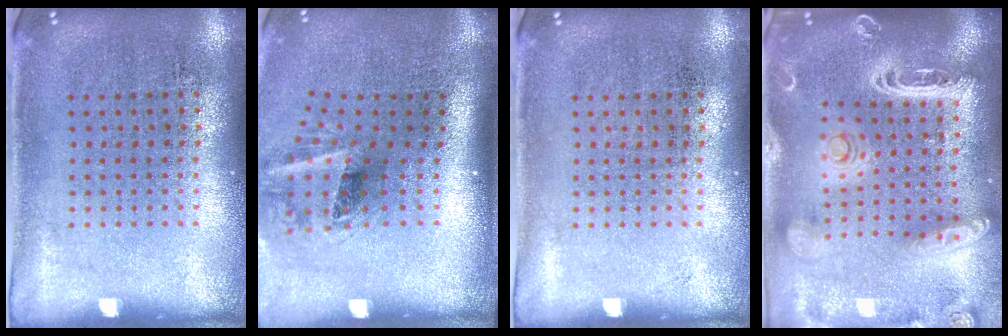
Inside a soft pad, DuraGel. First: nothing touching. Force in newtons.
{"total": 1.9, "press": 1.2, "slide": 1.4}
{"total": 0.0}
{"total": 3.2, "press": 2.7, "slide": 1.7}